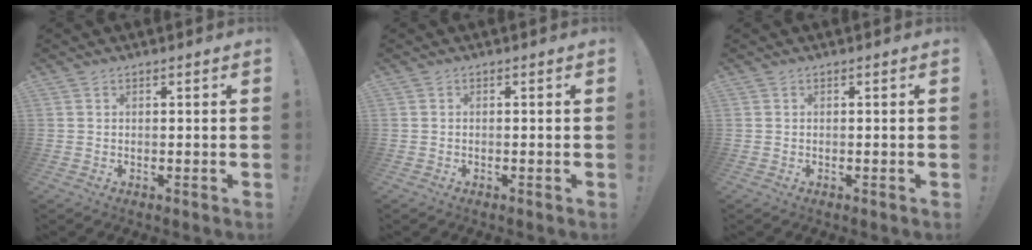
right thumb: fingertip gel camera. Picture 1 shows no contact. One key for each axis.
{"total": 0.0}
{"total": 0.0}